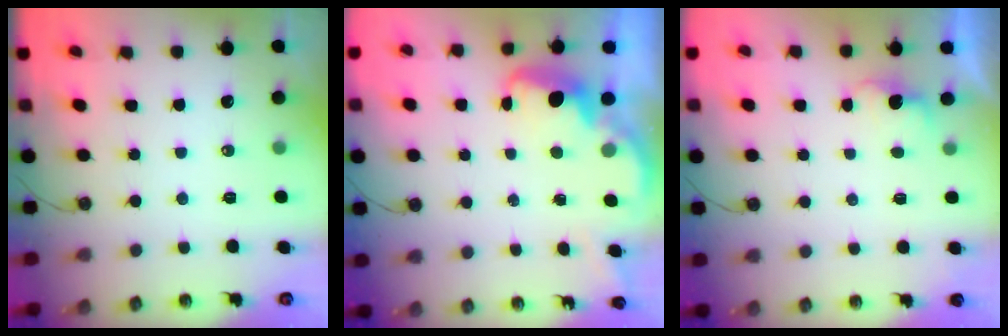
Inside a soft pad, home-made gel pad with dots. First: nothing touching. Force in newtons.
{"total": 2.5, "press": 2.5, "slide": 0.4}
{"total": 1.5, "press": 1.3, "slide": 0.8}